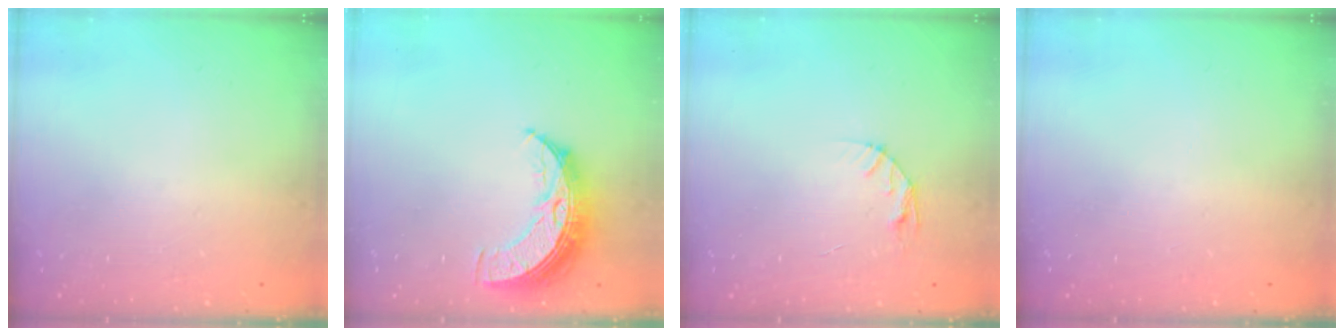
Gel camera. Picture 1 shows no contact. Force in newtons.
{"total": 9.4, "press": 9.4, "slide": 0.7}
{"total": 5.3, "press": 5.3, "slide": 0.6}
{"total": 0.0}